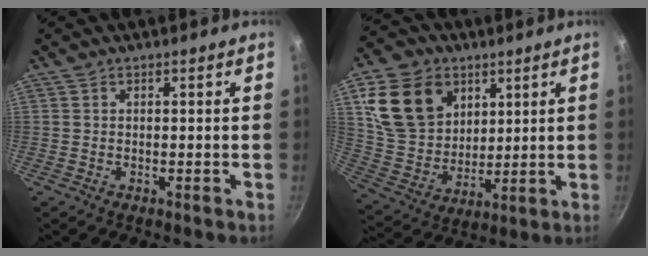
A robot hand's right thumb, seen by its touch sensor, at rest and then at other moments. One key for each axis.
{"total": 17.2, "fx": 6.9, "fy": 13.2, "fz": 8.7, "tx": -0.132, "ty": -0.019, "tz": 0.138}